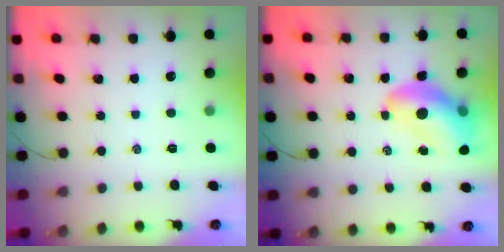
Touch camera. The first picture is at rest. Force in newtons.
{"total": 13.2, "press": 12.6, "slide": 3.7}